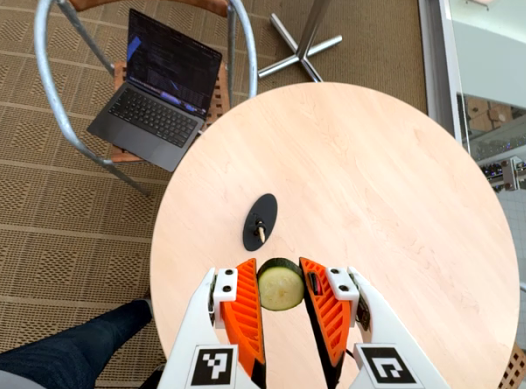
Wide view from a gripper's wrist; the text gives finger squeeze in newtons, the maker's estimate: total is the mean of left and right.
{"total": 7.4, "left": 7.1, "right": 7.6}